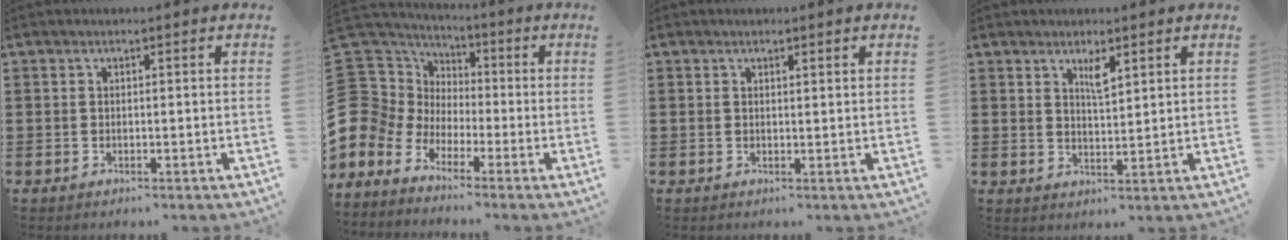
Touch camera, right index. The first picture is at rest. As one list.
[{"total": 8.5, "force": [-2.1, 8.0, 1.7], "torque": [-0.103, -0.012, -0.046]}, {"total": 0.6, "force": [0.5, 0.2, 0.3], "torque": [-0.007, 0.001, 0.009]}, {"total": 3.0, "force": [1.9, 0.7, 2.3], "torque": [-0.041, 0.000, 0.030]}]